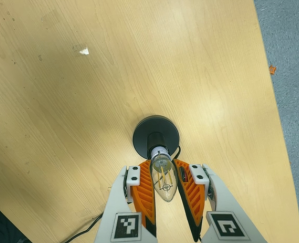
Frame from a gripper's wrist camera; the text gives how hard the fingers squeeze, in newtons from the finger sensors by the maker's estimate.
{"total": 13.7, "left": 12.9, "right": 14.4}